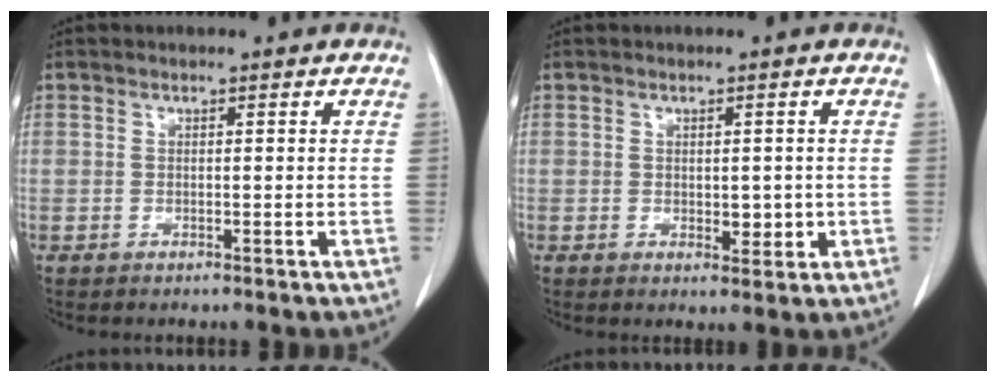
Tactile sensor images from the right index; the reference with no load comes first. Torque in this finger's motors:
{"motor_torque": [0.07, 0.16, 0.08, 0.02]}